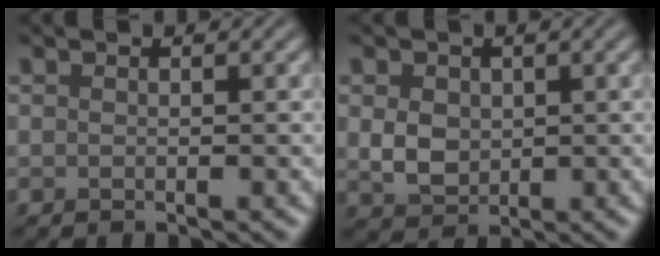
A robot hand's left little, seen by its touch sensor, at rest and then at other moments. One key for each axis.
{"total": 3.0, "fx": 0.4, "fy": 2.4, "fz": 1.7, "tx": -0.038, "ty": -0.004, "tz": 0.007}